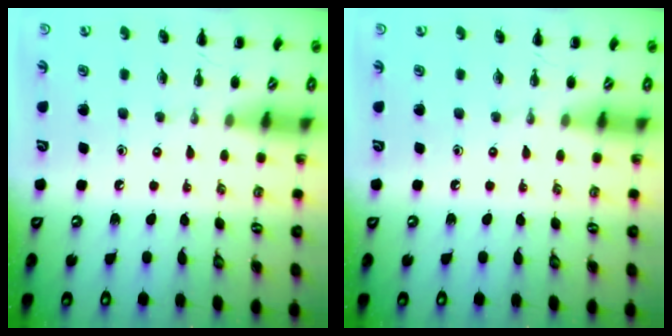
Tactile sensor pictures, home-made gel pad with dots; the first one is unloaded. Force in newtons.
{"total": 0.0}